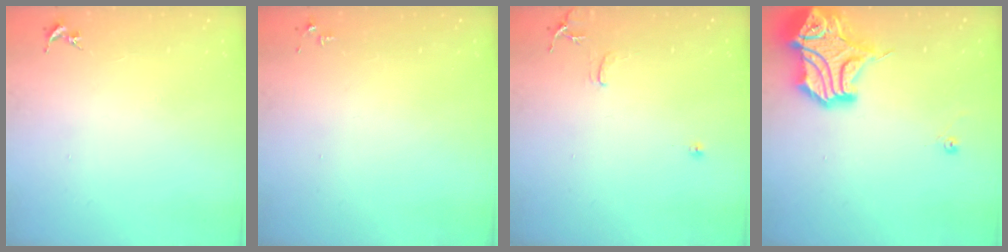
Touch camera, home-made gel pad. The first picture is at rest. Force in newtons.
{"total": 2.8, "press": 2.8, "slide": 0.4}
{"total": 7.2, "press": 7.2, "slide": 0.8}
{"total": 17.4, "press": 17.2, "slide": 2.4}